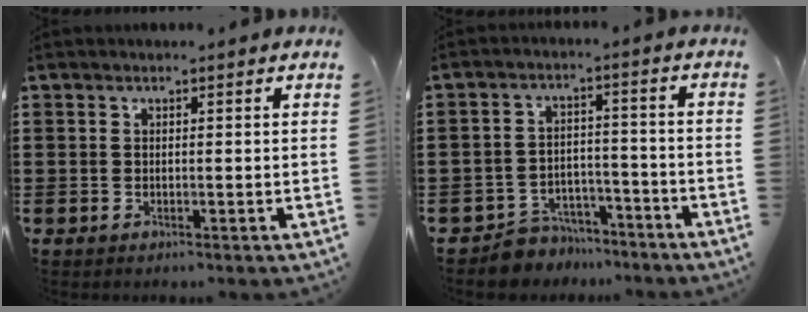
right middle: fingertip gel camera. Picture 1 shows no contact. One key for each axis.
{"total": 5.8, "fx": -5.6, "fy": 1.5, "fz": 0.1, "tx": -0.010, "ty": 0.017, "tz": -0.115}